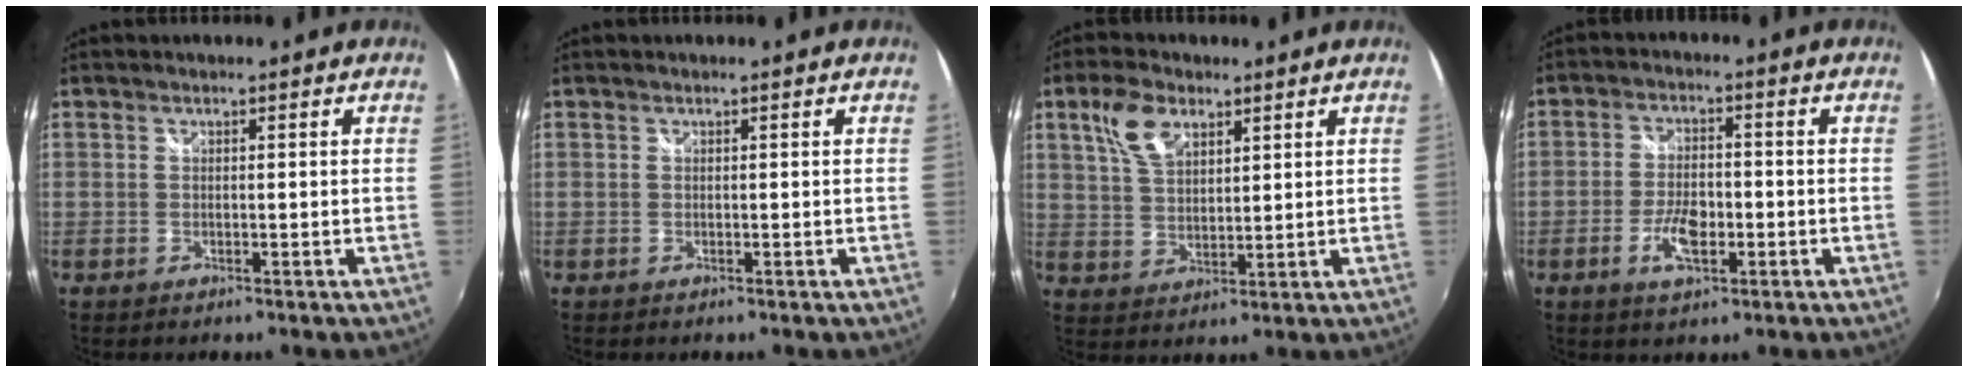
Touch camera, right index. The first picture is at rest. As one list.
[{"total": 0.0}, {"total": 8.0, "force": [4.2, 4.4, 5.1], "torque": [-0.102, 0.016, 0.083]}, {"total": 6.5, "force": [-2.4, 2.9, 5.3], "torque": [-0.111, 0.000, -0.042]}]